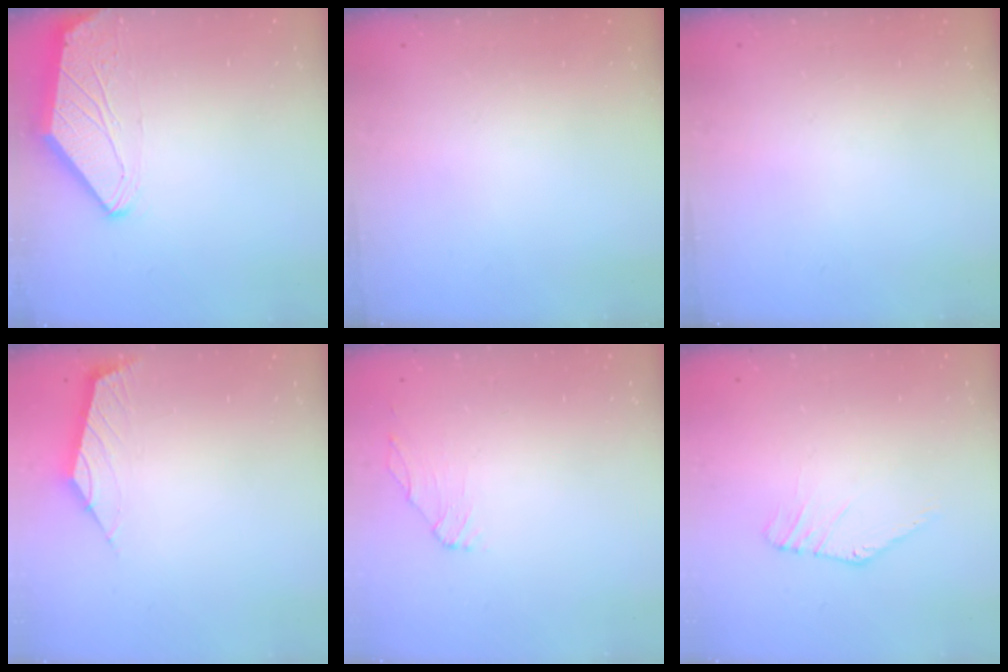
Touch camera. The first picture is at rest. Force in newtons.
{"total": 0.0}
{"total": 0.0}
{"total": 2.4, "press": 2.3, "slide": 0.4}
{"total": 0.6, "press": 0.5, "slide": 0.3}
{"total": 1.7, "press": 1.7, "slide": 0.2}